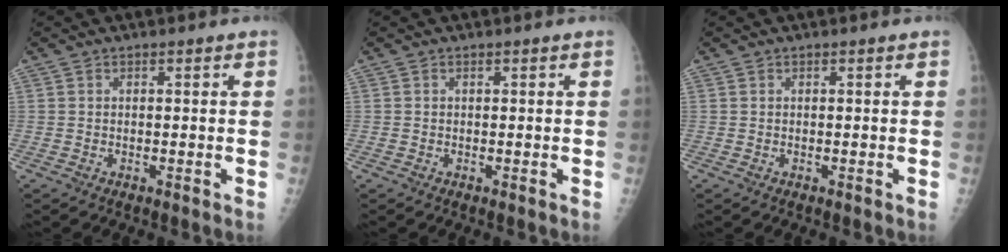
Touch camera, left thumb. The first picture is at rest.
{"total": 0.0}
{"total": 0.0}